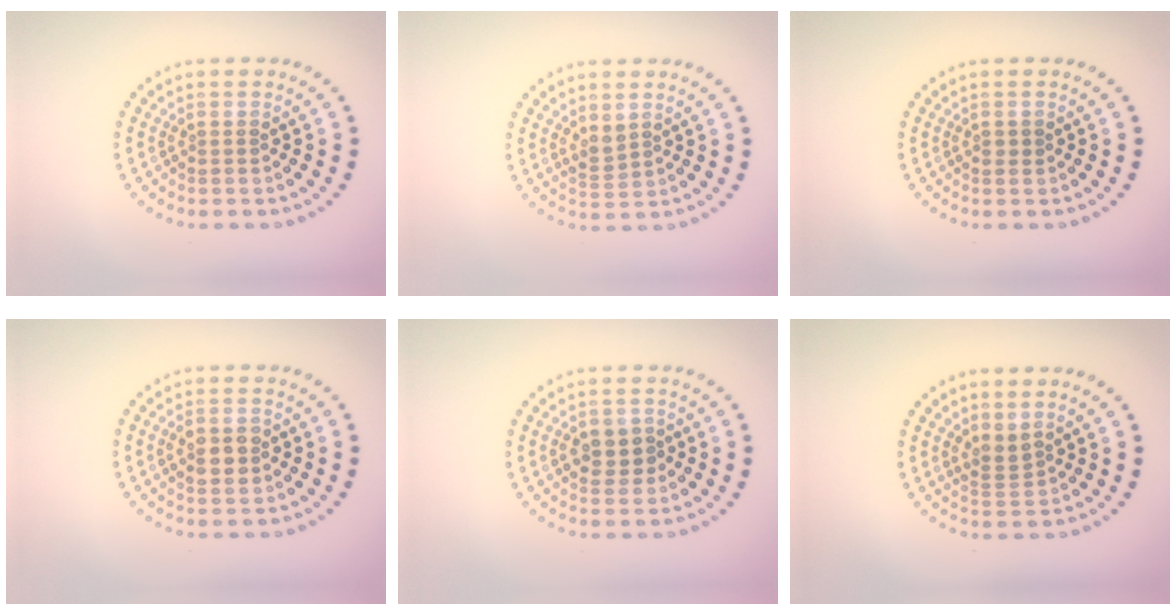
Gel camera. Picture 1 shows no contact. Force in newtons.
{"total": 1.3, "press": 1.3, "slide": 0.5}
{"total": 0.9, "press": 0.8, "slide": 0.2}
{"total": 2.9, "press": 2.9, "slide": 0.1}
{"total": 2.3, "press": 2.2, "slide": 0.7}
{"total": 1.9, "press": 1.4, "slide": 1.2}